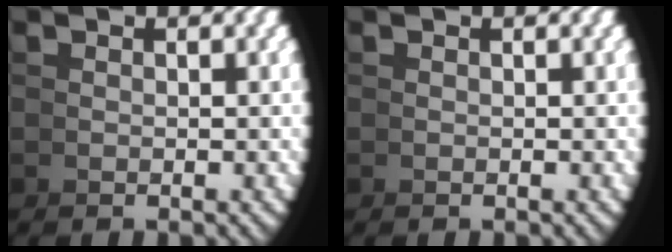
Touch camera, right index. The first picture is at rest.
{"total": 0.0}